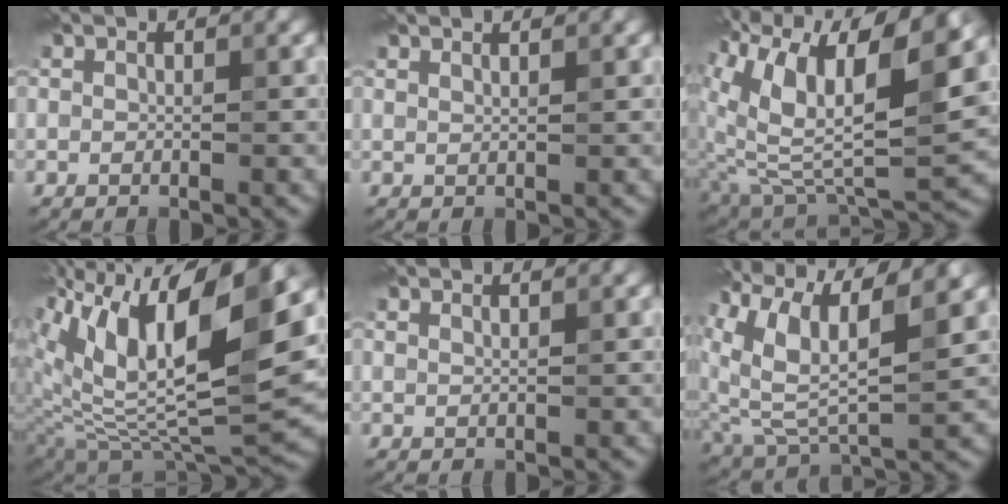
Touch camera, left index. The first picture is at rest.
{"total": 1.7, "force": [1.3, 0.6, 0.9], "torque": [0.001, 0.001, 0.004]}
{"total": 15.7, "force": [5.7, 7.3, 12.7], "torque": [-0.229, 0.019, 0.109]}
{"total": 16.7, "force": [5.5, 7.3, 14.0], "torque": [-0.257, 0.010, 0.097]}
{"total": 1.4, "force": [1.1, 0.4, 0.7], "torque": [-0.001, 0.000, 0.005]}
{"total": 12.4, "force": [5.7, 5.3, 9.6], "torque": [-0.186, 0.027, 0.112]}